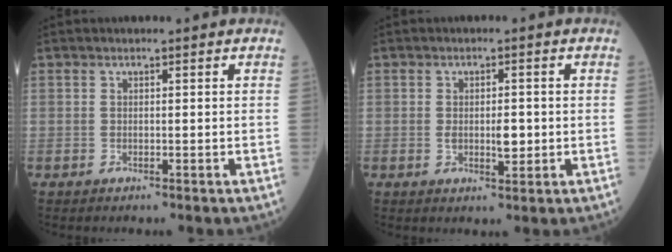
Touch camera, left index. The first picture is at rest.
{"total": 3.1, "force": [-0.5, 1.1, 2.8], "torque": [-0.045, -0.004, -0.006]}